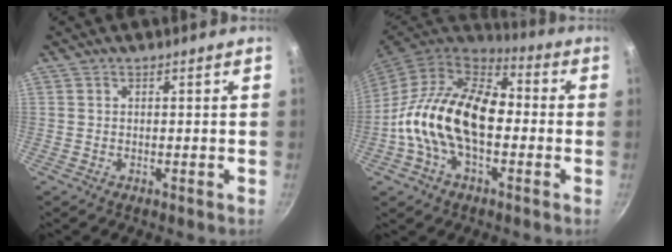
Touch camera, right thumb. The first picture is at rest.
{"total": 20.1, "force": [-2.0, 12.3, 15.8], "torque": [-0.259, 0.040, -0.054]}